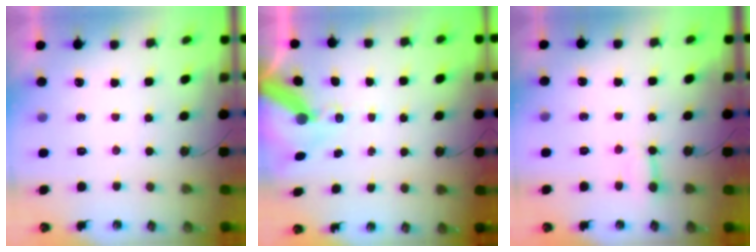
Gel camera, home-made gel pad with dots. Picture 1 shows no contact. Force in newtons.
{"total": 10.3, "press": 10.2, "slide": 1.5}
{"total": 3.0, "press": 3.0, "slide": 0.2}